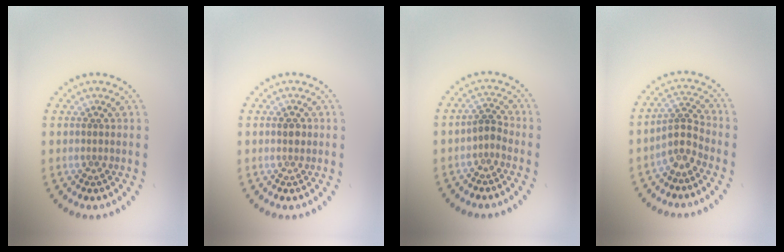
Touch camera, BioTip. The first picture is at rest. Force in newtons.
{"total": 1.0, "press": 1.0, "slide": 0.3}
{"total": 1.4, "press": 1.0, "slide": 1.0}
{"total": 2.9, "press": 2.1, "slide": 2.0}